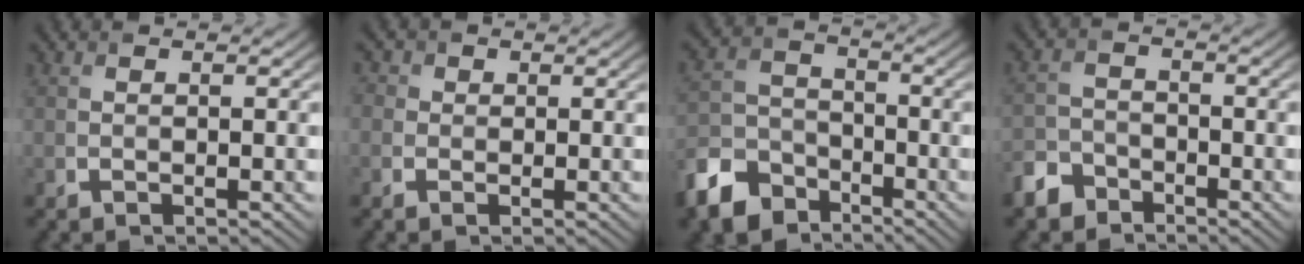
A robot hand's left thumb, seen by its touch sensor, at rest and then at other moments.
{"total": 2.2, "force": [0.2, 2.1, 0.6], "torque": [-0.018, 0.005, -0.009]}
{"total": 9.4, "force": [-6.3, 5.8, 3.9], "torque": [-0.098, -0.017, -0.141]}
{"total": 4.4, "force": [-3.4, 2.5, 1.3], "torque": [-0.031, -0.002, -0.080]}